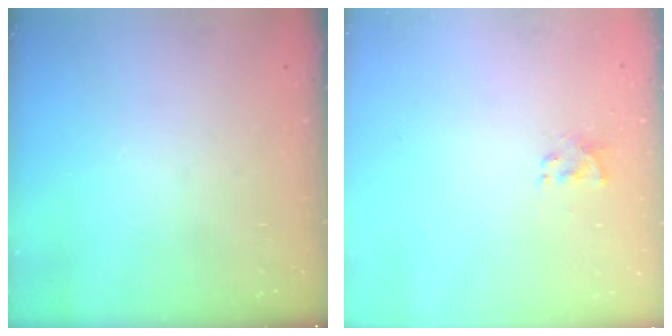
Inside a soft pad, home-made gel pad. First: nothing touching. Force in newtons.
{"total": 1.3, "press": 1.3, "slide": 0.3}